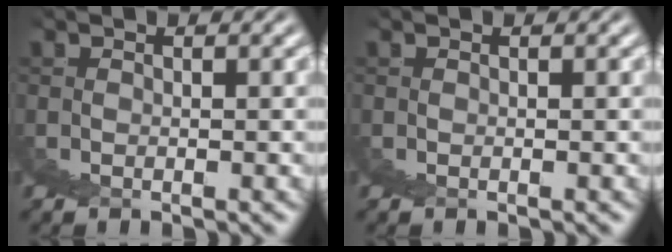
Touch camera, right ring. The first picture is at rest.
{"total": 0.0}